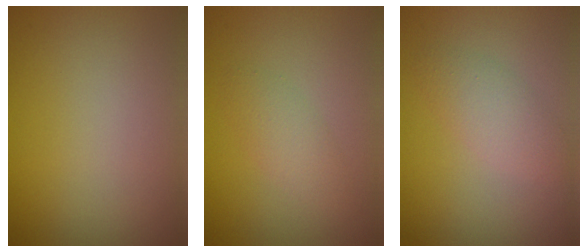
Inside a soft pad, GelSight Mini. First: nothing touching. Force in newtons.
{"total": 1.8, "press": 1.8, "slide": 0.1}
{"total": 2.3, "press": 2.3, "slide": 0.2}